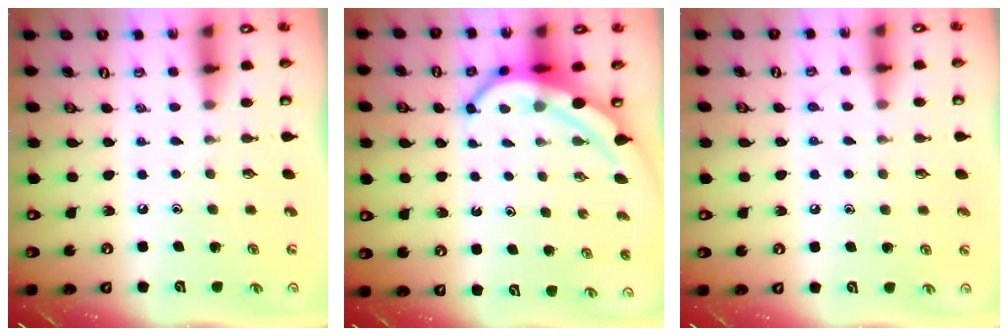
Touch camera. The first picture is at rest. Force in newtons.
{"total": 7.4, "press": 7.3, "slide": 1.1}
{"total": 4.8, "press": 4.7, "slide": 0.7}